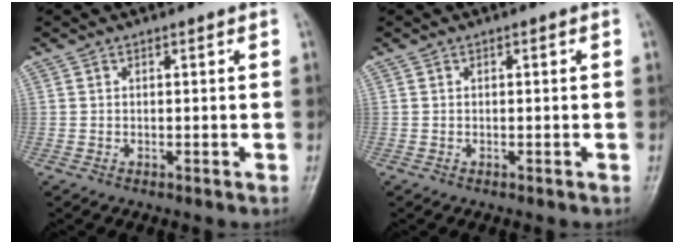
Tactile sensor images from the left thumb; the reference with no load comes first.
{"total": 0.0}